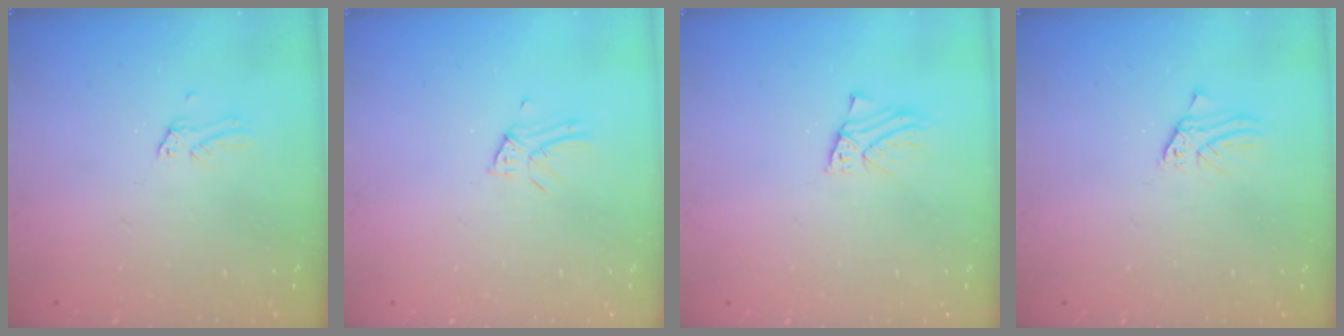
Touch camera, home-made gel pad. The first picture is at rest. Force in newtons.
{"total": 3.6, "press": 3.5, "slide": 0.3}
{"total": 1.8, "press": 1.8, "slide": 0.1}
{"total": 1.1, "press": 1.1, "slide": 0.0}